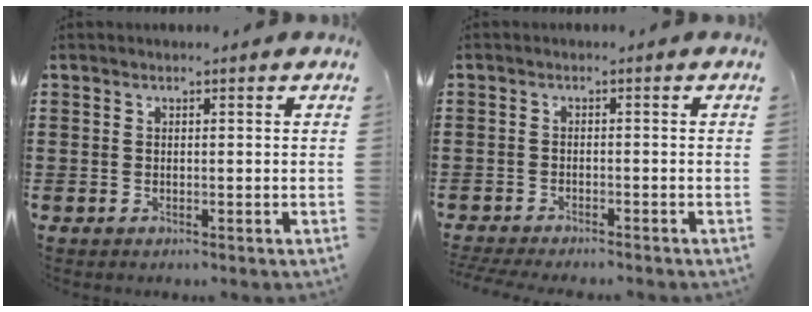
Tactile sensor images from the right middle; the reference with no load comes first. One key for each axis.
{"total": 2.1, "fx": -2.1, "fy": 0.1, "fz": 0.2, "tx": -0.015, "ty": -0.004, "tz": -0.047}